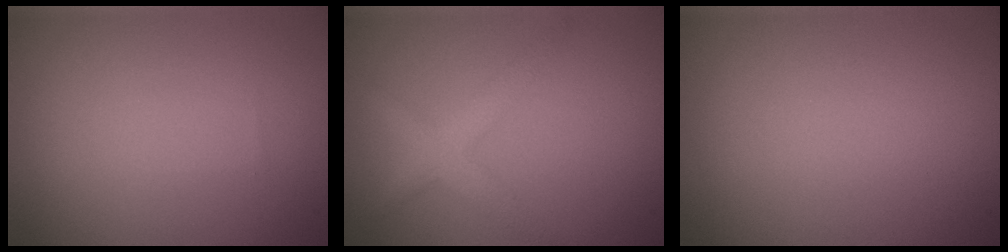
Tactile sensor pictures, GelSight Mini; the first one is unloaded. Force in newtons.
{"total": 2.9, "press": 2.9, "slide": 0.1}
{"total": 0.0}